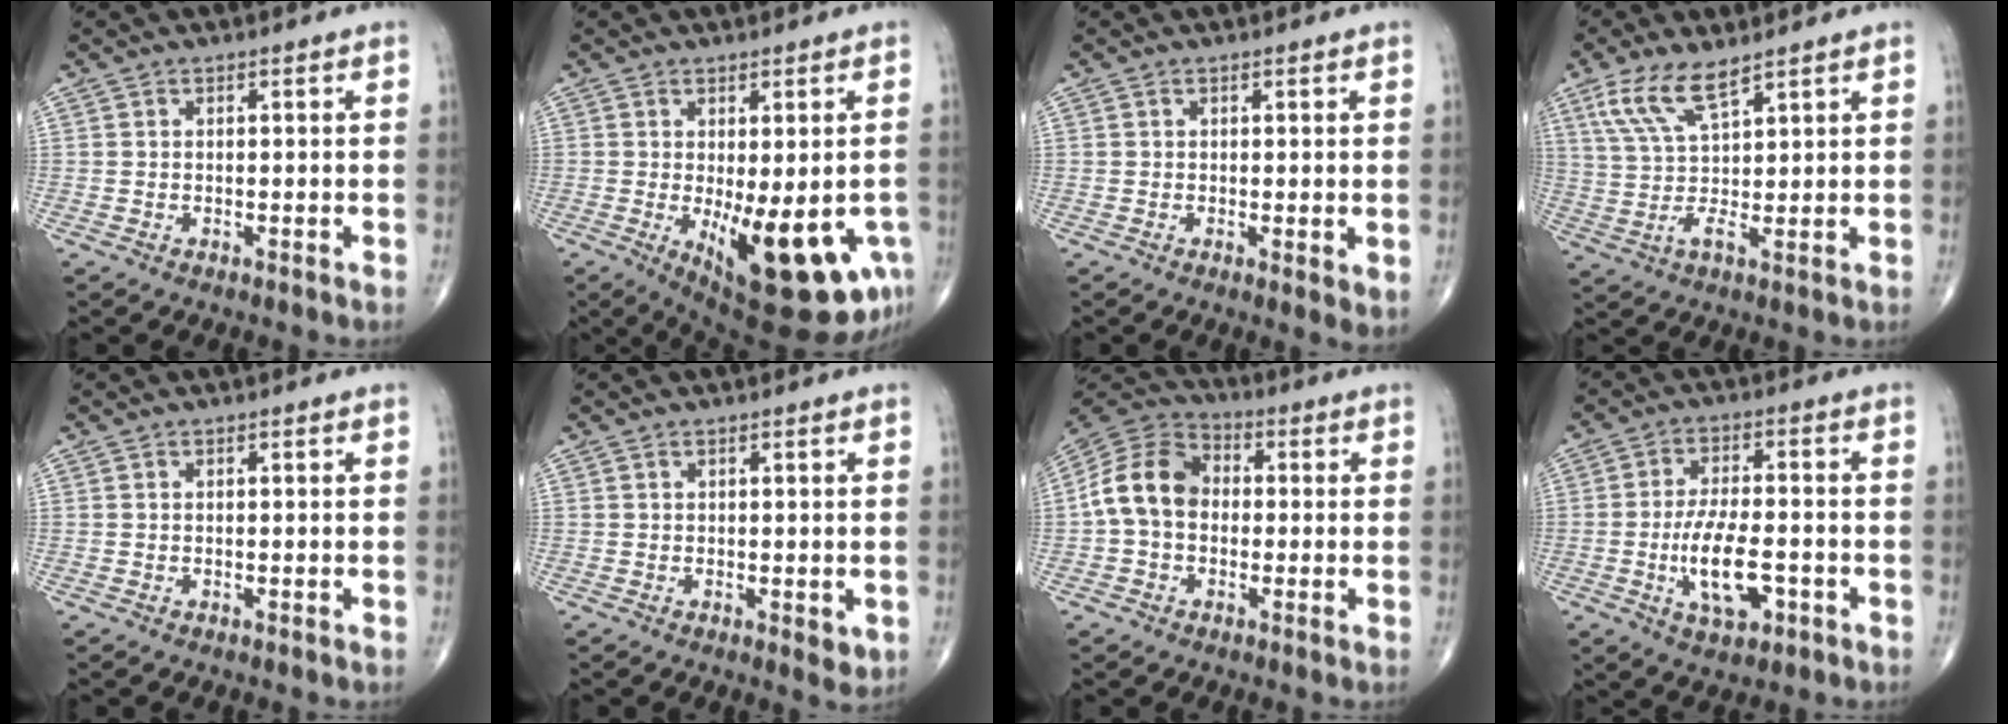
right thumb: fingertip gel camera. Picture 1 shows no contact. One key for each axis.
{"total": 18.4, "fx": -5.9, "fy": 6.9, "fz": 16.1, "tx": -0.184, "ty": -0.022, "tz": -0.062}
{"total": 2.9, "fx": 0.1, "fy": 0.9, "fz": 2.7, "tx": -0.037, "ty": -0.011, "tz": 0.000}
{"total": 7.9, "fx": 5.0, "fy": 2.2, "fz": 5.7, "tx": -0.117, "ty": -0.009, "tz": 0.106}
{"total": 0.0}
{"total": 2.5, "fx": 0.0, "fy": 1.0, "fz": 2.3, "tx": -0.024, "ty": -0.006, "tz": 0.002}
{"total": 11.6, "fx": -0.5, "fy": 8.8, "fz": 7.6, "tx": -0.132, "ty": 0.035, "tz": -0.022}
{"total": 10.2, "fx": -3.0, "fy": 4.4, "fz": 8.7, "tx": -0.151, "ty": 0.009, "tz": -0.050}